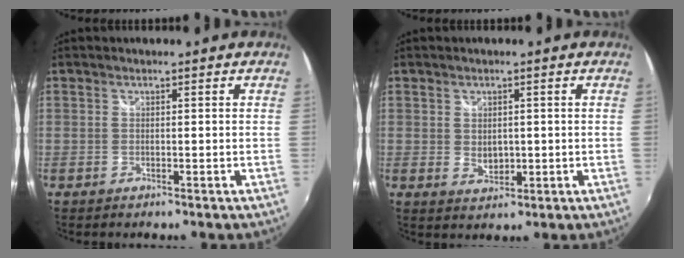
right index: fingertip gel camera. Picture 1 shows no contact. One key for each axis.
{"total": 3.2, "fx": 0.1, "fy": 2.5, "fz": 2.0, "tx": -0.030, "ty": -0.003, "tz": 0.005}